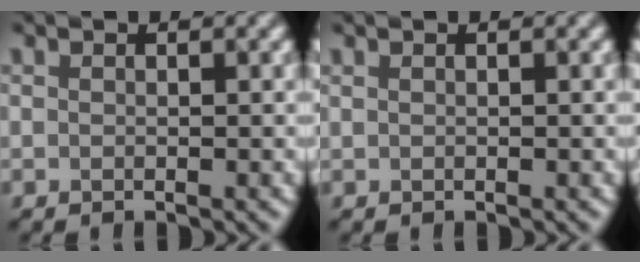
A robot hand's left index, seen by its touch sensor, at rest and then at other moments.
{"total": 0.0}